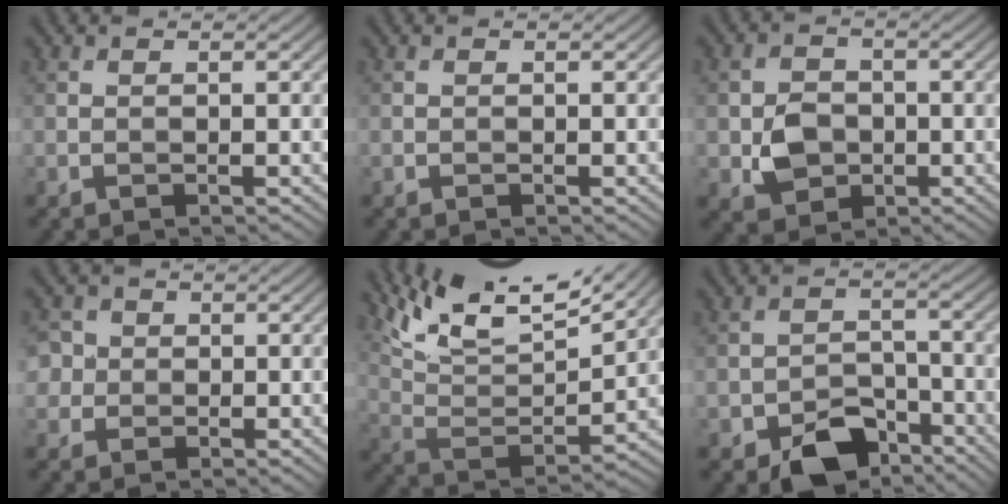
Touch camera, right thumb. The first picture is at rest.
{"total": 0.0}
{"total": 4.6, "force": [-1.1, 3.8, 2.4], "torque": [-0.047, -0.007, -0.020]}
{"total": 3.7, "force": [0.7, 3.5, 1.0], "torque": [-0.025, 0.005, 0.002]}
{"total": 14.1, "force": [10.6, 3.7, 8.5], "torque": [-0.188, -0.002, 0.177]}
{"total": 7.4, "force": [-5.0, 4.2, 3.5], "torque": [-0.056, -0.006, -0.090]}